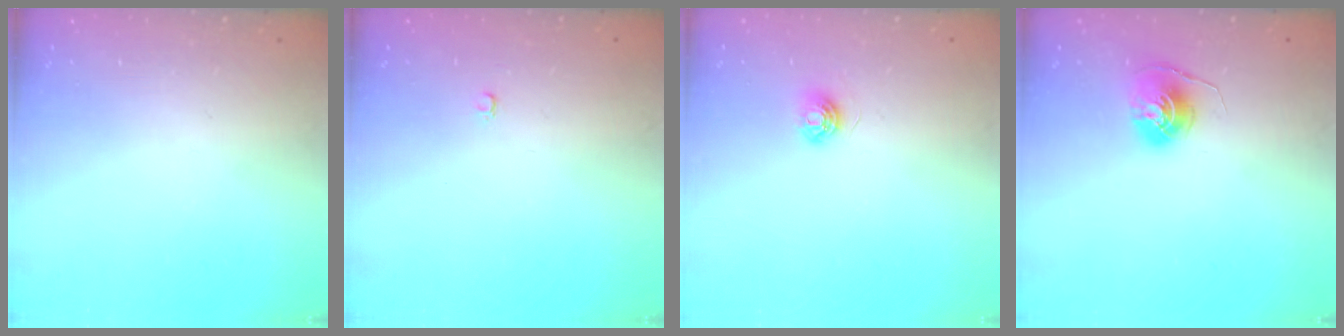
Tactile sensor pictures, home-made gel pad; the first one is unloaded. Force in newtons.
{"total": 2.4, "press": 2.4, "slide": 0.2}
{"total": 5.0, "press": 4.9, "slide": 0.6}
{"total": 6.4, "press": 6.4, "slide": 0.6}